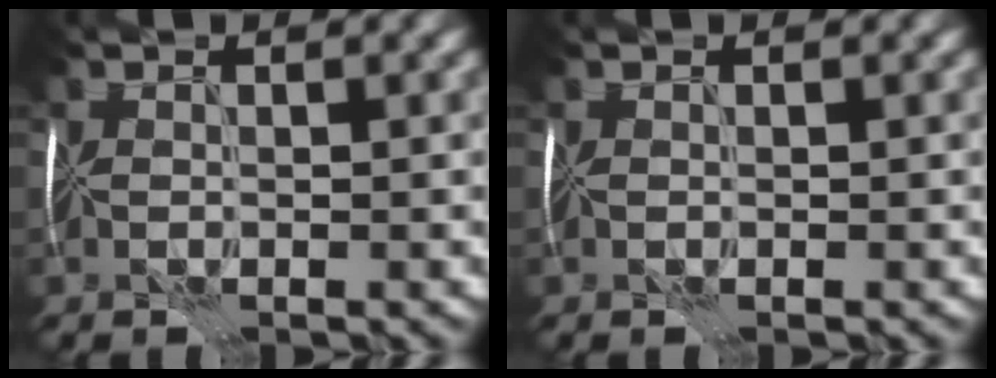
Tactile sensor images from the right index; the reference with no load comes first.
{"total": 0.0}